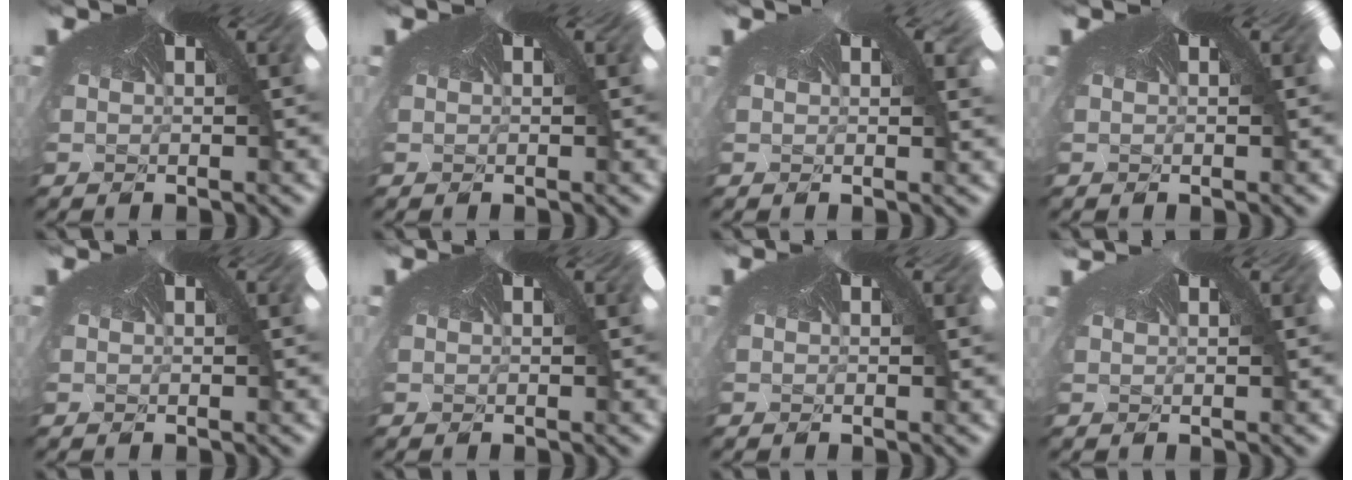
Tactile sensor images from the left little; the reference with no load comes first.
{"total": 0.0}
{"total": 1.1, "force": [0.0, -0.3, -1.0], "torque": [0.008, -0.001, -0.010]}
{"total": 0.0}
{"total": 0.0}
{"total": 0.0}
{"total": 0.0}
{"total": 0.7, "force": [0.0, -0.2, -0.7], "torque": [0.008, 0.001, -0.003]}